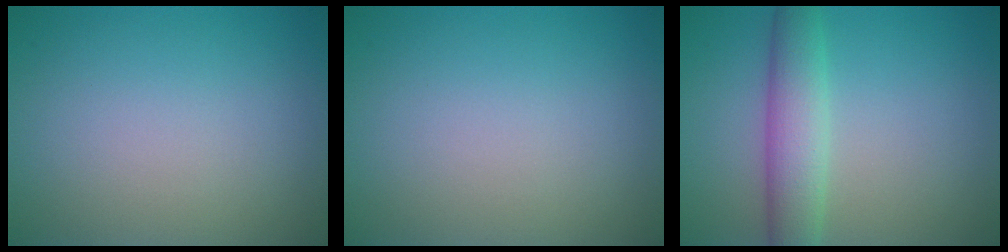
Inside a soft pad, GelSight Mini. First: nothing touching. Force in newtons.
{"total": 0.0}
{"total": 4.3, "press": 4.3, "slide": 0.0}